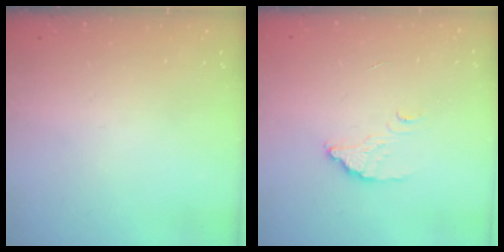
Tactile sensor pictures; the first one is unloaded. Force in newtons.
{"total": 2.7, "press": 2.7, "slide": 0.2}